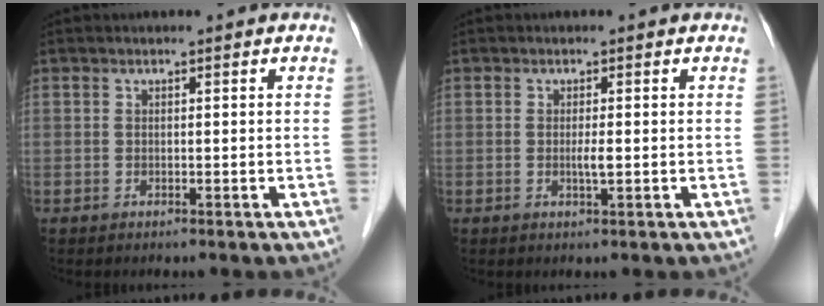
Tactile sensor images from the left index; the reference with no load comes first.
{"total": 1.4, "force": [-0.2, -0.1, 1.4], "torque": [-0.029, -0.003, -0.002]}